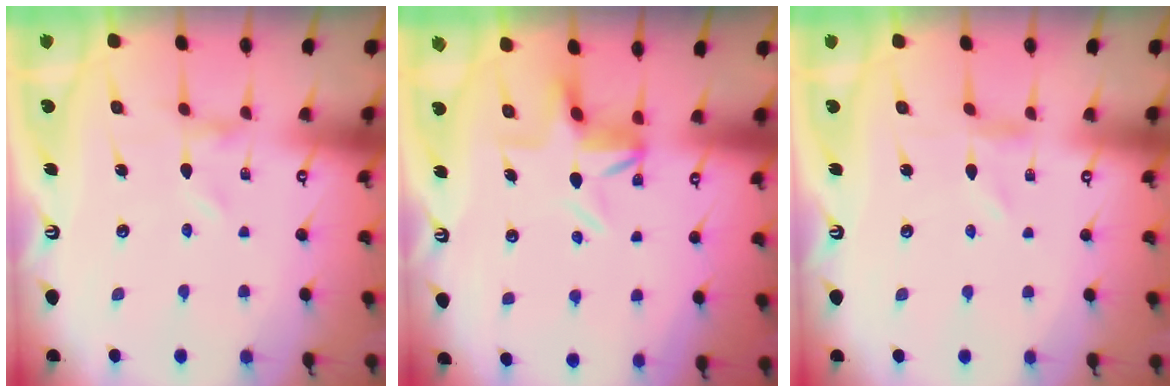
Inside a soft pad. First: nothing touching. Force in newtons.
{"total": 6.6, "press": 6.3, "slide": 2.1}
{"total": 1.1, "press": 1.1, "slide": 0.2}